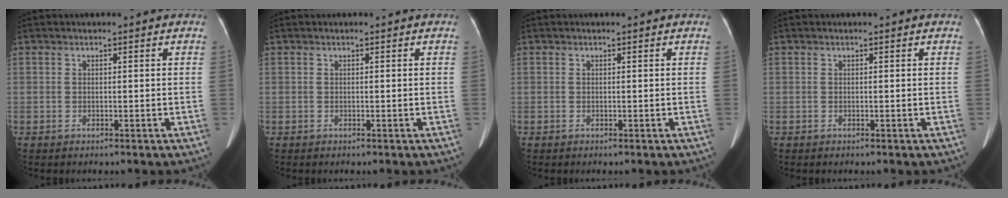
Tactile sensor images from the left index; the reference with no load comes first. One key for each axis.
{"total": 0.0}
{"total": 0.0}
{"total": 0.0}